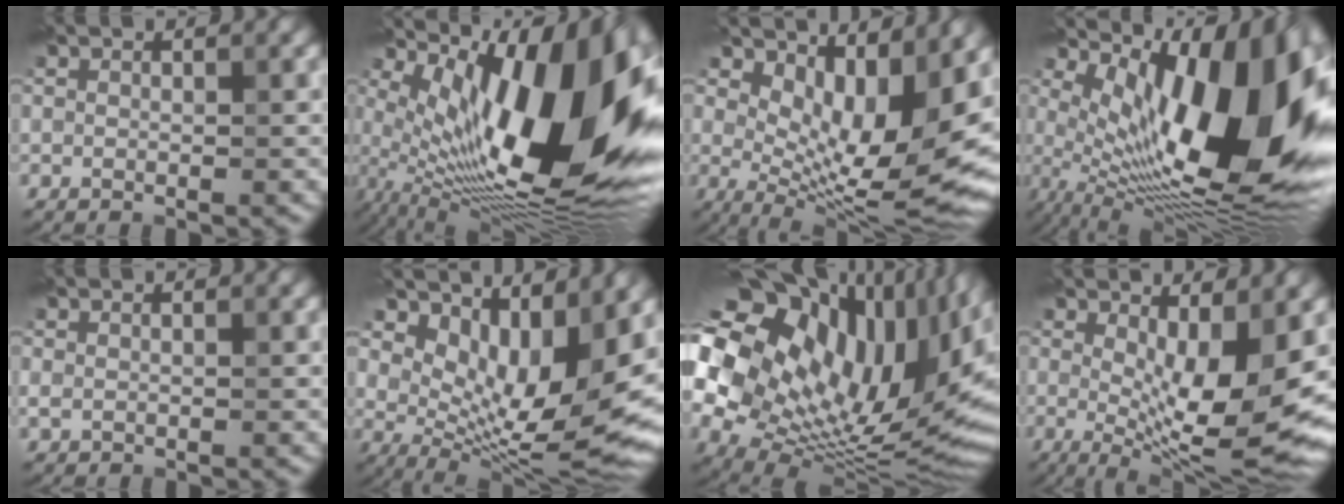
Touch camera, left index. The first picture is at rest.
{"total": 17.5, "force": [3.1, 7.3, 15.6], "torque": [-0.235, 0.010, 0.048]}
{"total": 11.0, "force": [3.3, 4.4, 9.5], "torque": [-0.148, -0.020, 0.068]}
{"total": 15.8, "force": [2.9, 6.7, 14.1], "torque": [-0.204, -0.005, 0.047]}
{"total": 0.8, "force": [0.1, 0.6, 0.5], "torque": [-0.014, 0.001, 0.004]}
{"total": 10.4, "force": [4.3, 4.3, 8.5], "torque": [-0.136, -0.020, 0.091]}
{"total": 20.9, "force": [4.7, 13.0, 15.6], "torque": [-0.280, 0.003, 0.122]}
{"total": 9.8, "force": [0.3, 3.0, 9.3], "torque": [-0.151, -0.021, 0.012]}